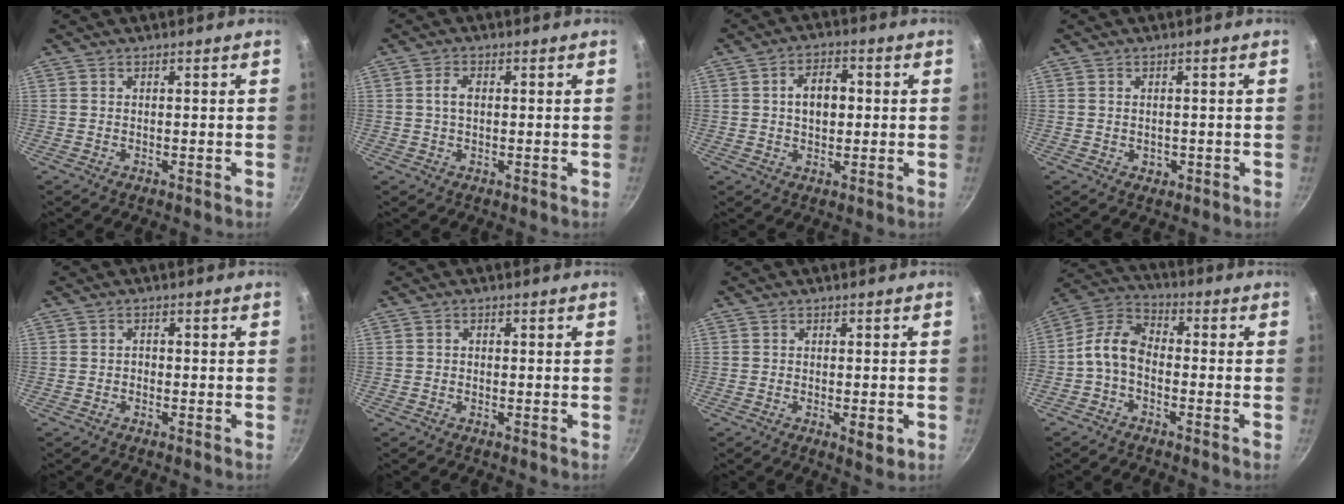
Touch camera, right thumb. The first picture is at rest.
{"total": 2.8, "force": [0.3, 1.7, 2.2], "torque": [-0.038, 0.006, 0.004]}
{"total": 6.8, "force": [0.6, 4.4, 5.2], "torque": [-0.061, 0.013, 0.006]}
{"total": 1.5, "force": [-0.2, 1.2, 0.8], "torque": [-0.009, 0.000, -0.001]}
{"total": 1.0, "force": [-0.3, 0.7, 0.6], "torque": [-0.008, 0.004, -0.007]}
{"total": 0.8, "force": [-0.2, 0.7, 0.3], "torque": [-0.005, 0.003, -0.005]}
{"total": 3.4, "force": [-1.0, 1.4, 2.9], "torque": [-0.037, 0.000, -0.013]}
{"total": 8.4, "force": [-2.1, 5.3, 6.2], "torque": [-0.122, 0.043, -0.059]}